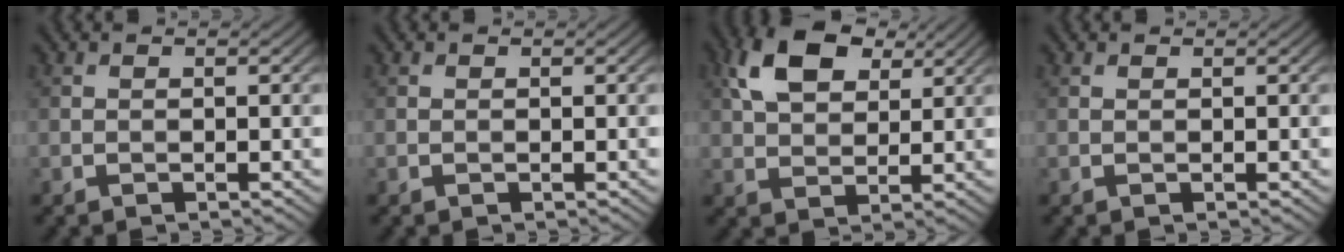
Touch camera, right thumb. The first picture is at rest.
{"total": 0.0}
{"total": 9.3, "force": [4.3, 5.4, 6.2], "torque": [-0.137, 0.011, 0.080]}
{"total": 0.0}